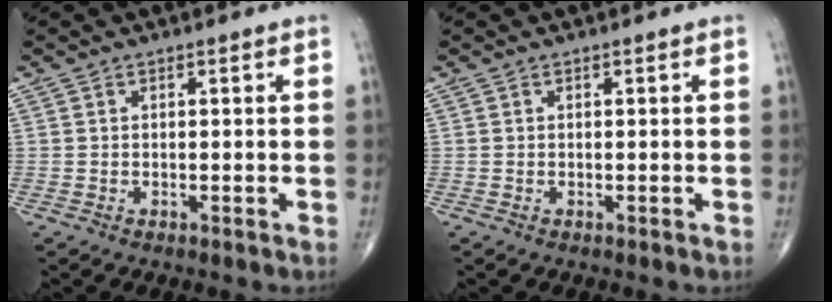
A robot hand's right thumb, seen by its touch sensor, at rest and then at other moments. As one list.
[{"total": 0.0}]